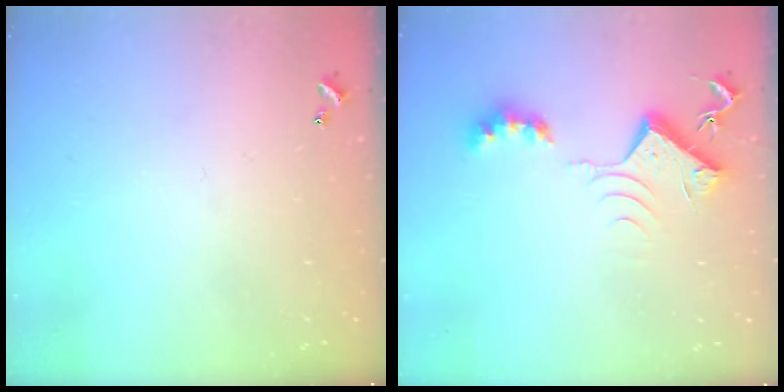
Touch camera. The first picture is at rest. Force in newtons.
{"total": 7.9, "press": 7.9, "slide": 0.5}